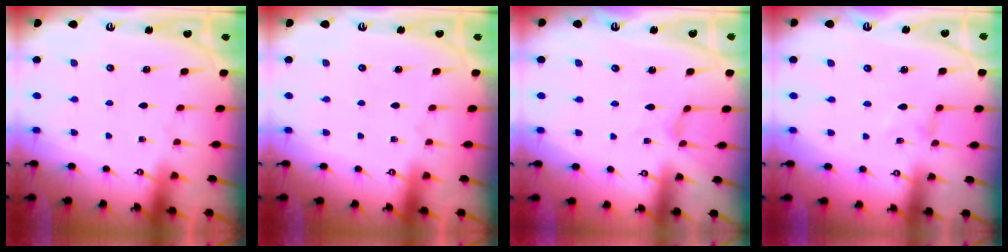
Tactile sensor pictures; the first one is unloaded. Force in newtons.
{"total": 0.0}
{"total": 0.0}
{"total": 0.0}